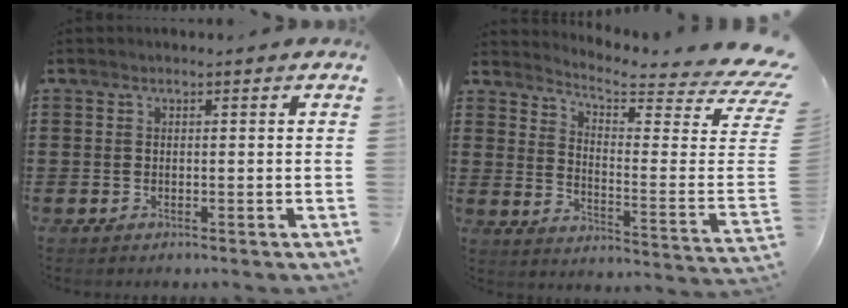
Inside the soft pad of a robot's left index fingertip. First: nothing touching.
{"total": 4.8, "force": [4.1, -0.1, 2.5], "torque": [-0.065, -0.053, 0.063]}